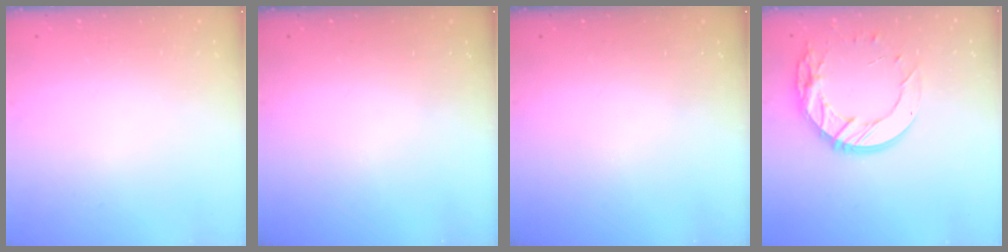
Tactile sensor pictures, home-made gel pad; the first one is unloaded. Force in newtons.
{"total": 0.0}
{"total": 0.0}
{"total": 16.8, "press": 16.8, "slide": 1.2}